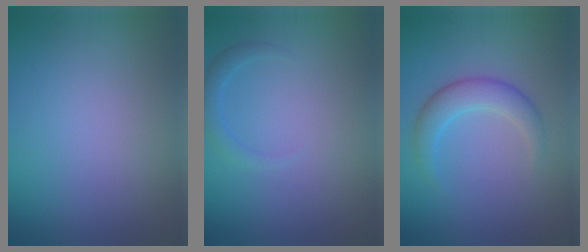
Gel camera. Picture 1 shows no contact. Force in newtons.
{"total": 1.4, "press": 1.4, "slide": 0.1}
{"total": 3.5, "press": 3.5, "slide": 0.2}